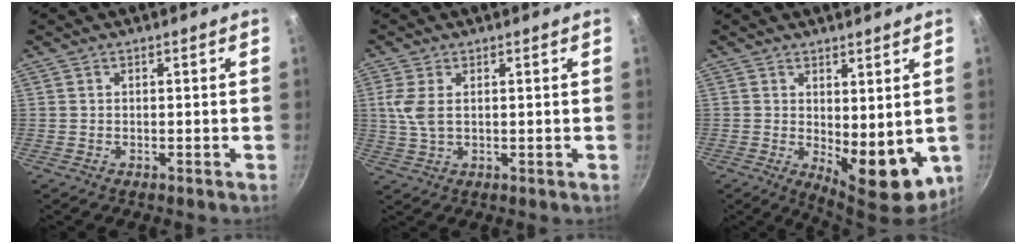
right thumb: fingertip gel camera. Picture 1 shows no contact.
{"total": 4.9, "force": [1.1, 2.5, 4.0], "torque": [-0.089, 0.001, 0.026]}
{"total": 10.9, "force": [0.0, 5.2, 9.6], "torque": [-0.103, -0.020, 0.015]}